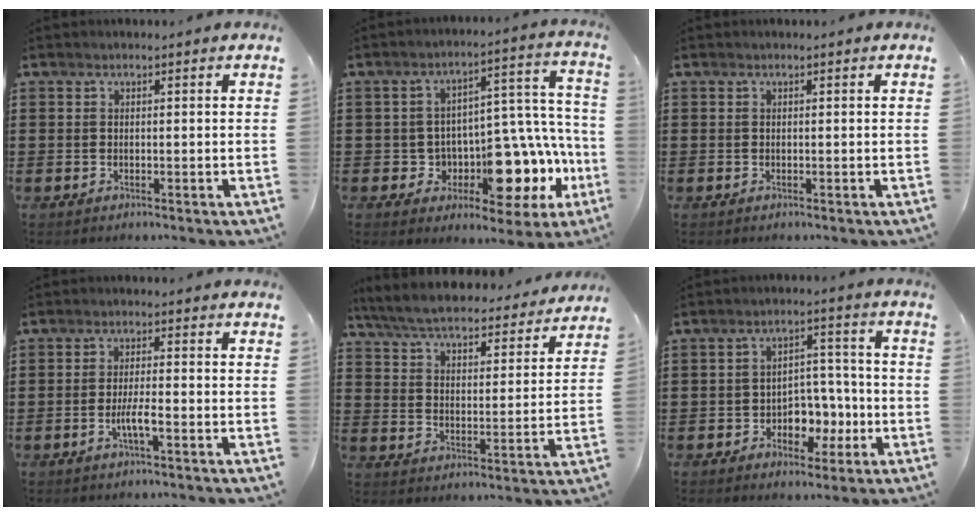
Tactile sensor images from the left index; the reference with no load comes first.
{"total": 10.5, "force": [-3.6, 6.4, 7.4], "torque": [-0.106, -0.017, -0.056]}
{"total": 0.0}
{"total": 3.5, "force": [-1.4, 0.4, 3.2], "torque": [-0.061, -0.003, -0.027]}
{"total": 6.5, "force": [6.2, 0.4, 1.8], "torque": [-0.063, -0.040, 0.107]}
{"total": 5.5, "force": [-2.1, 4.1, 3.0], "torque": [-0.050, 0.010, -0.040]}